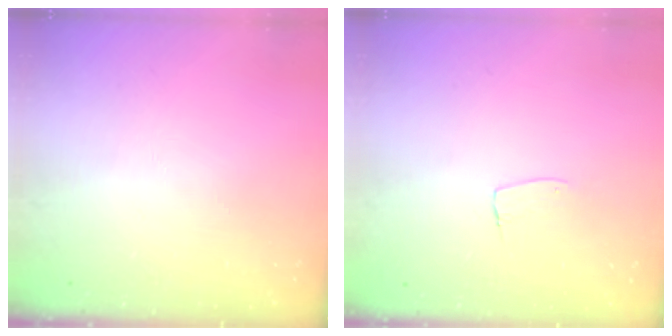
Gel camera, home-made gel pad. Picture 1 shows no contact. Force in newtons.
{"total": 5.4, "press": 5.4, "slide": 0.3}